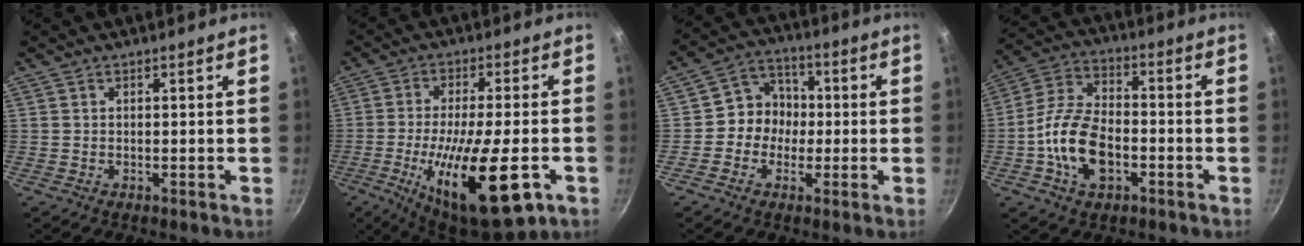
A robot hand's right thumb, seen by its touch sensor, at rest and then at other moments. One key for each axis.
{"total": 20.3, "fx": -7.0, "fy": 5.9, "fz": 18.1, "tx": -0.294, "ty": -0.001, "tz": -0.111}
{"total": 7.7, "fx": -0.8, "fy": 7.1, "fz": 3.0, "tx": -0.003, "ty": 0.024, "tz": -0.029}
{"total": 13.5, "fx": -3.7, "fy": 8.0, "fz": 10.2, "tx": -0.183, "ty": 0.035, "tz": -0.080}